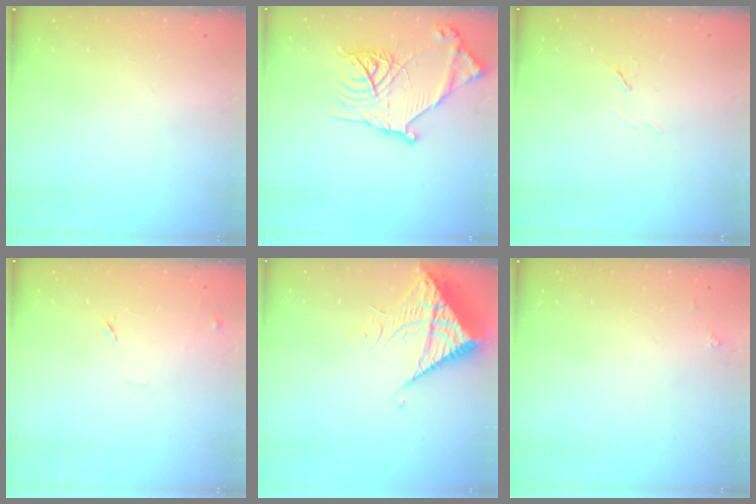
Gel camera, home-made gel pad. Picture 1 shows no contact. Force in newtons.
{"total": 18.8, "press": 18.7, "slide": 2.0}
{"total": 6.0, "press": 5.3, "slide": 2.8}
{"total": 9.2, "press": 9.1, "slide": 0.7}
{"total": 9.1, "press": 9.1, "slide": 0.9}
{"total": 3.8, "press": 3.8, "slide": 0.4}